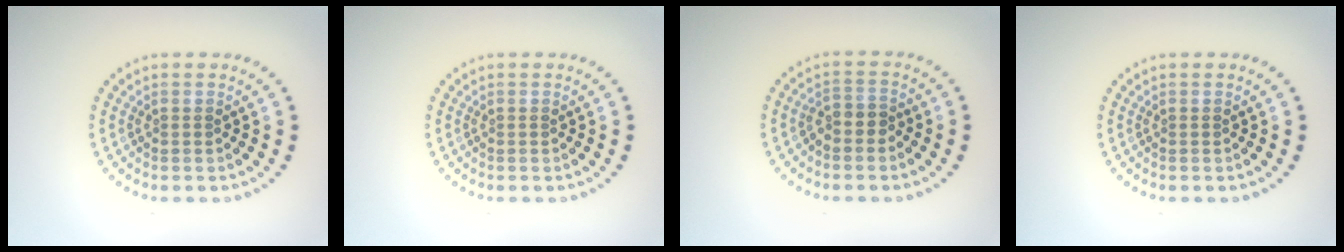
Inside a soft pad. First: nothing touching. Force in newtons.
{"total": 0.0}
{"total": 1.9, "press": 1.6, "slide": 1.1}
{"total": 0.0}